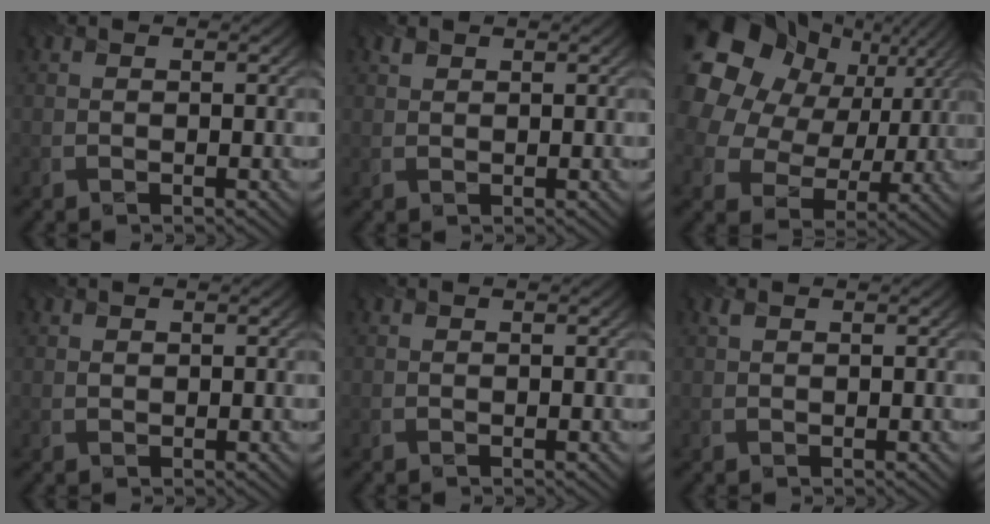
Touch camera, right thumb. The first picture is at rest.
{"total": 0.8, "force": [0.7, 0.4, -0.1], "torque": [-0.005, -0.002, 0.017]}
{"total": 18.9, "force": [6.9, 15.1, 9.1], "torque": [-0.269, 0.042, 0.147]}
{"total": 0.6, "force": [0.5, 0.3, -0.1], "torque": [-0.003, -0.002, 0.014]}
{"total": 0.0}
{"total": 0.7, "force": [0.6, 0.3, 0.3], "torque": [-0.014, 0.001, 0.014]}